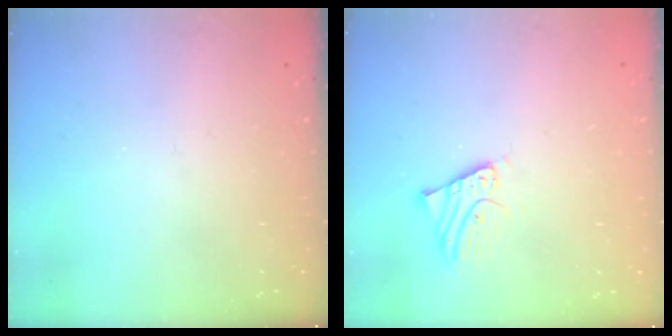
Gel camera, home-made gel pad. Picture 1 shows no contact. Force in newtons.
{"total": 2.8, "press": 2.8, "slide": 0.2}